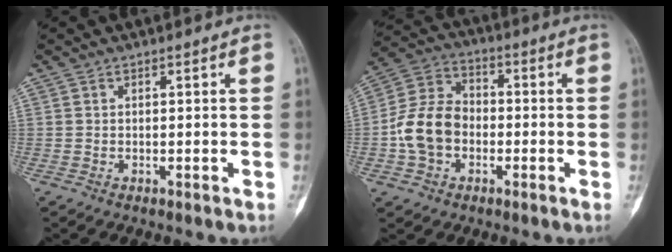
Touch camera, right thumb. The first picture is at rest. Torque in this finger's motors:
{"motor_torque": [1.48, 1.30, 0.38, -0.50, 0.06]}